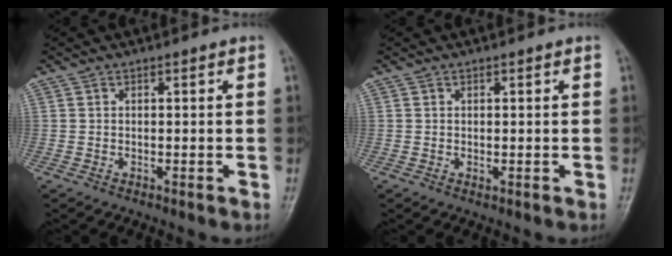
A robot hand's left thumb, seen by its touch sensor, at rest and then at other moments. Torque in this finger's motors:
{"motor_torque": [-0.10, -0.03, 0.13, 0.02, 0.00]}